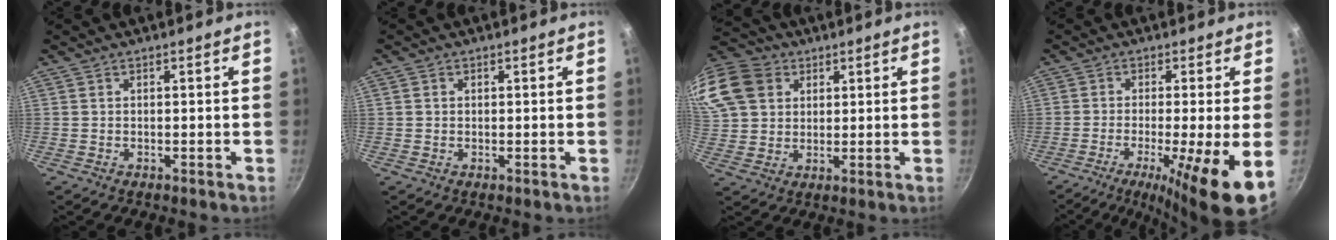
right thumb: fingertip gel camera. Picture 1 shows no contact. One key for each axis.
{"total": 0.9, "fx": 0.1, "fy": 0.8, "fz": 0.3, "tx": -0.004, "ty": 0.003, "tz": 0.001}
{"total": 21.7, "fx": 8.3, "fy": 17.1, "fz": 10.5, "tx": -0.262, "ty": 0.042, "tz": 0.158}
{"total": 12.0, "fx": -4.1, "fy": 0.8, "fz": 11.2, "tx": -0.189, "ty": -0.012, "tz": -0.065}